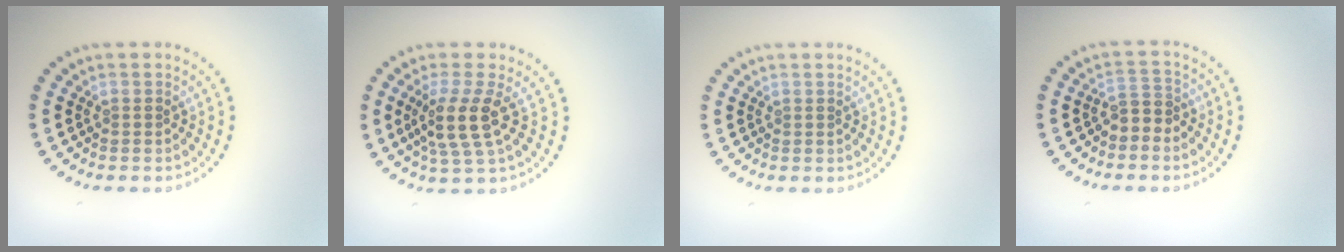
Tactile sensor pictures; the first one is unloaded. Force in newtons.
{"total": 3.8, "press": 2.9, "slide": 2.5}
{"total": 0.0}
{"total": 1.8, "press": 1.5, "slide": 1.1}